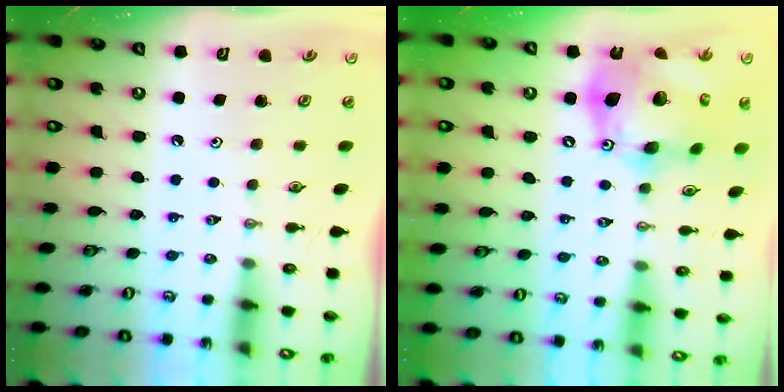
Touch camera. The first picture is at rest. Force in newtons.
{"total": 22.1, "press": 21.9, "slide": 3.3}